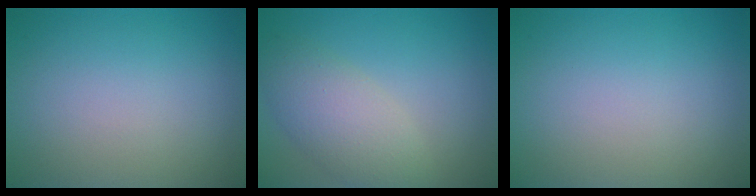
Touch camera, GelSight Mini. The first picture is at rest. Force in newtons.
{"total": 4.5, "press": 4.5, "slide": 0.4}
{"total": 0.0}